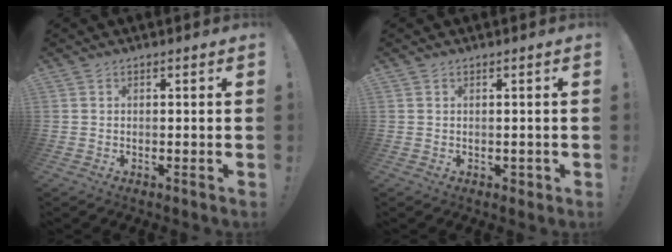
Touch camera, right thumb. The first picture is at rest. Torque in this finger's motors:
{"motor_torque": [0.21, 0.31, -0.17, 0.08, 0.05]}